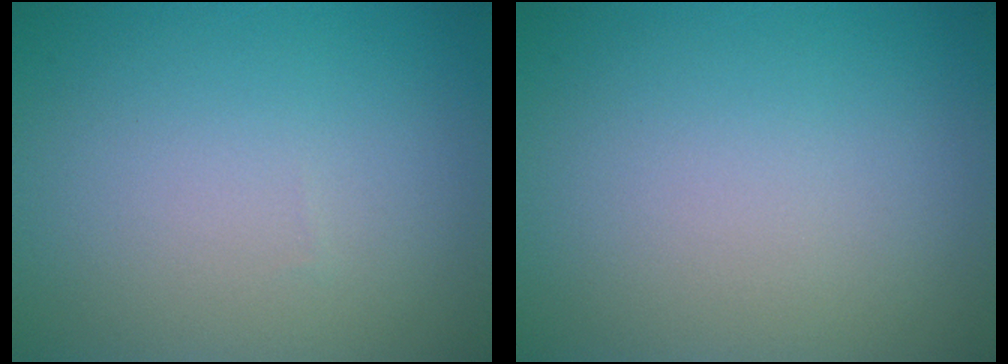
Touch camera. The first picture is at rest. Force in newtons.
{"total": 0.0}